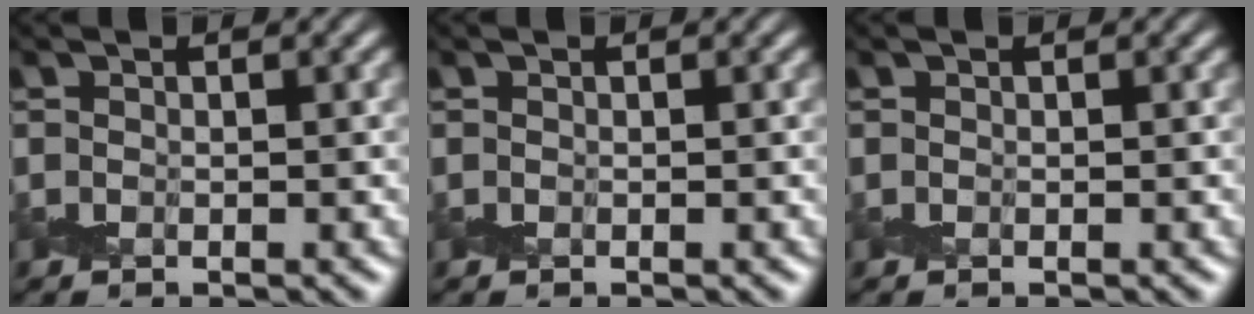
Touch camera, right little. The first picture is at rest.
{"total": 0.0}
{"total": 0.0}